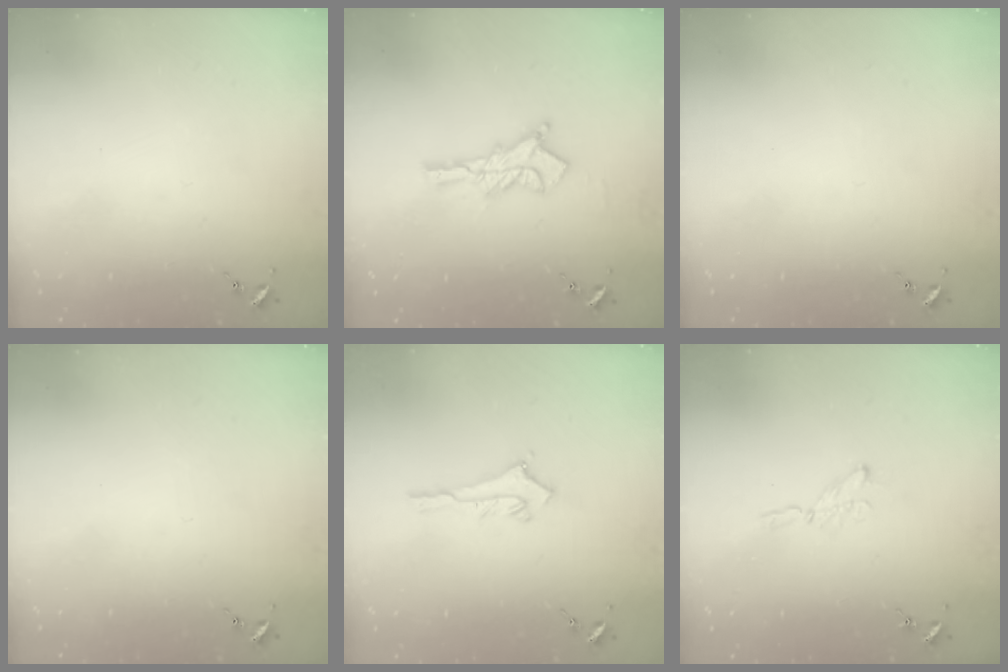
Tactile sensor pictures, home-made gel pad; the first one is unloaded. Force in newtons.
{"total": 12.1, "press": 12.1, "slide": 0.9}
{"total": 0.0}
{"total": 0.0}
{"total": 6.2, "press": 6.2, "slide": 0.5}
{"total": 3.8, "press": 3.8, "slide": 0.4}